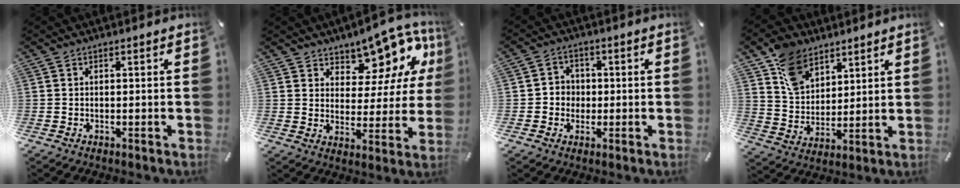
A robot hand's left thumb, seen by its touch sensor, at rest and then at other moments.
{"total": 11.5, "force": [9.3, 6.1, 3.1], "torque": [-0.048, -0.086, 0.166]}
{"total": 4.6, "force": [-0.7, 4.5, 0.7], "torque": [-0.016, 0.014, -0.014]}
{"total": 10.3, "force": [6.7, 6.9, 3.6], "torque": [-0.083, -0.026, 0.133]}